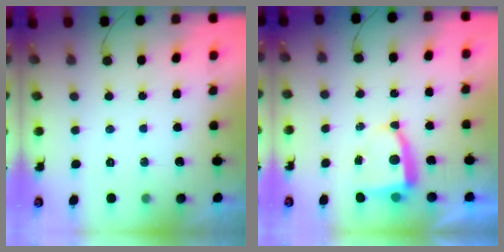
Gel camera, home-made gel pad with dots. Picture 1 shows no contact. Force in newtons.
{"total": 6.0, "press": 5.9, "slide": 0.6}